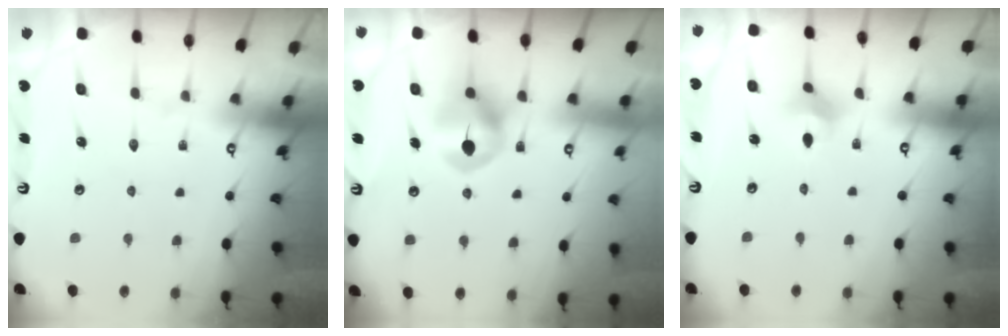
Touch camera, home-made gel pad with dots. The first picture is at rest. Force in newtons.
{"total": 8.8, "press": 8.8, "slide": 0.5}
{"total": 2.9, "press": 2.8, "slide": 0.8}